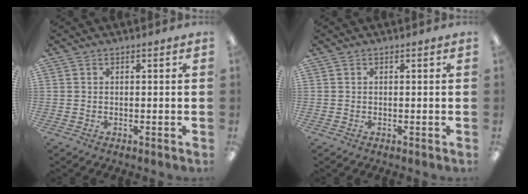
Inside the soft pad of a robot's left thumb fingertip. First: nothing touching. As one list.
[{"total": 0.0}]